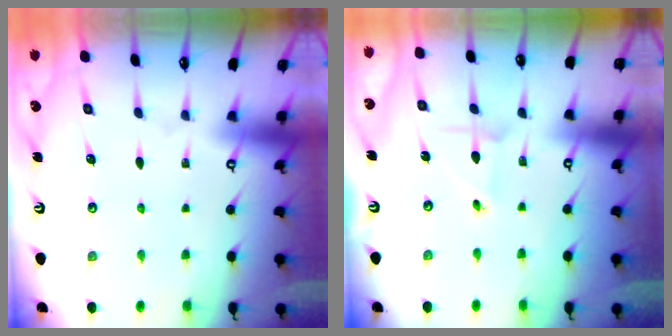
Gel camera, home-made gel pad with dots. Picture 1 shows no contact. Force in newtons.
{"total": 2.0, "press": 2.0, "slide": 0.3}